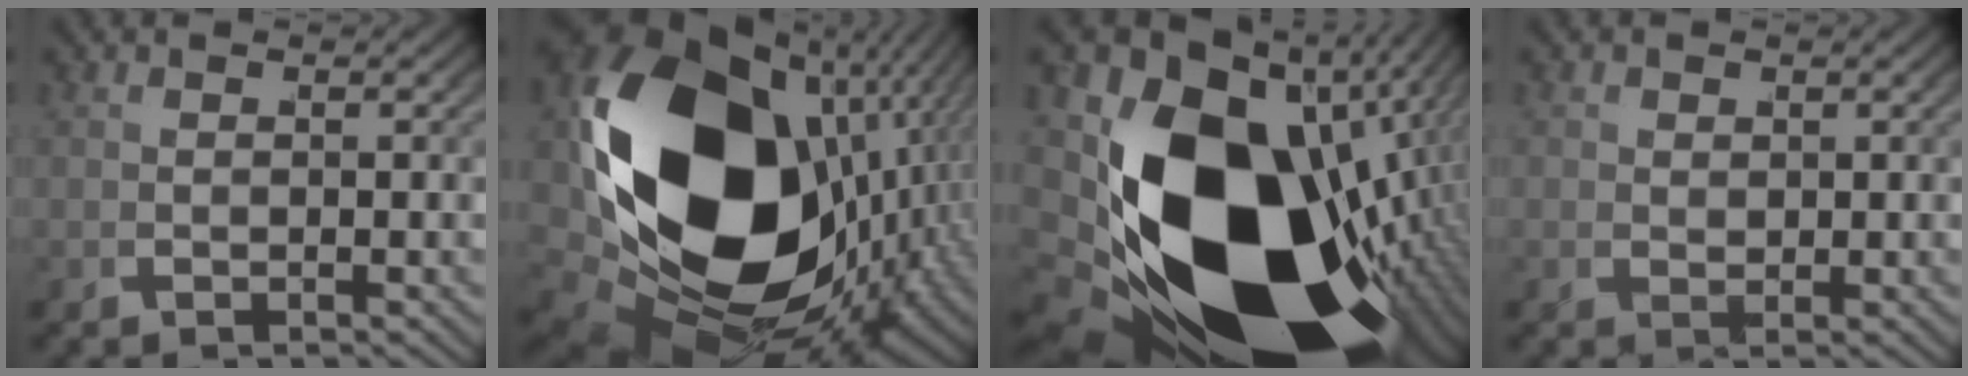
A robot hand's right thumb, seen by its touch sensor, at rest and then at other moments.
{"total": 31.6, "force": [-3.0, 19.7, 24.6], "torque": [-0.427, -0.059, -0.009]}
{"total": 32.7, "force": [-6.0, 19.3, 25.7], "torque": [-0.438, -0.080, -0.059]}
{"total": 1.1, "force": [0.6, 0.9, 0.2], "torque": [0.002, -0.007, 0.016]}